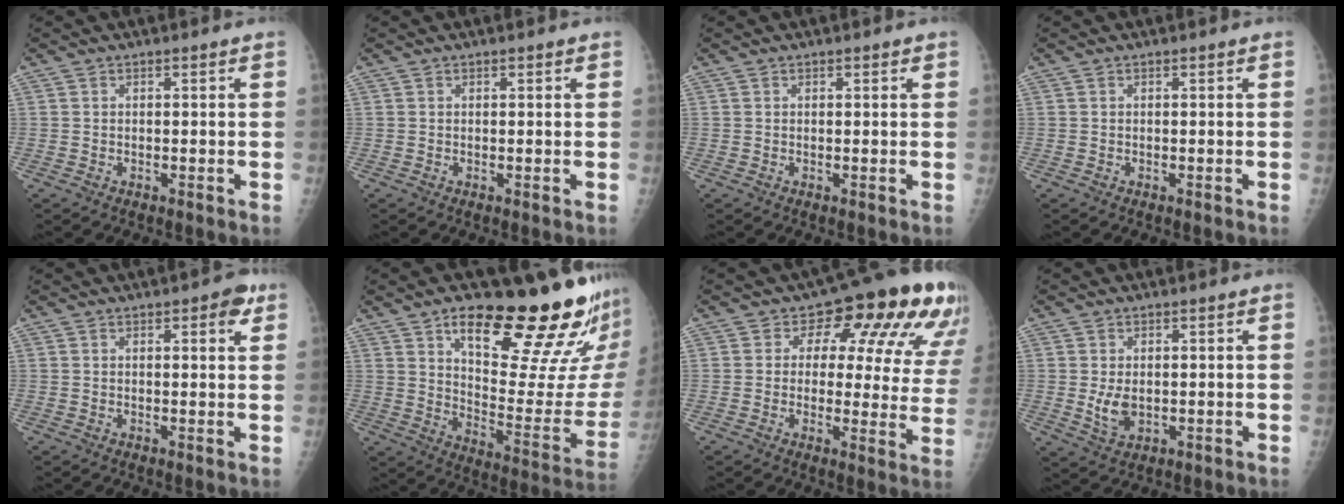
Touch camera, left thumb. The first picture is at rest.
{"total": 0.6, "force": [0.4, 0.3, 0.4], "torque": [-0.001, -0.001, 0.003]}
{"total": 0.9, "force": [0.5, 0.4, 0.5], "torque": [-0.001, -0.001, 0.004]}
{"total": 0.0}
{"total": 4.0, "force": [2.1, 1.6, 3.0], "torque": [-0.023, -0.005, 0.020]}
{"total": 27.2, "force": [17.3, 7.4, 19.6], "torque": [-0.235, -0.092, 0.254]}
{"total": 18.1, "force": [8.9, 9.4, 12.6], "torque": [-0.107, -0.032, 0.091]}
{"total": 4.1, "force": [0.1, 2.7, 3.1], "torque": [-0.048, -0.010, 0.010]}